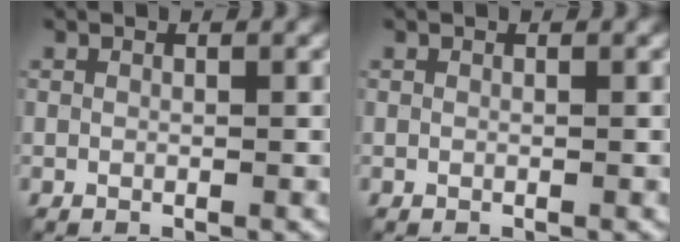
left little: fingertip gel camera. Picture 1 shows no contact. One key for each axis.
{"total": 0.0}